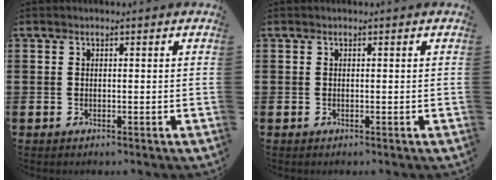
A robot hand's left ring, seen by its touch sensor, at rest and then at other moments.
{"total": 0.0}